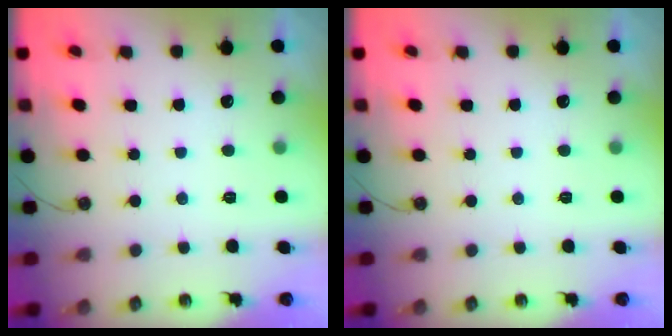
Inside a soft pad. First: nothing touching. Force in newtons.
{"total": 0.0}